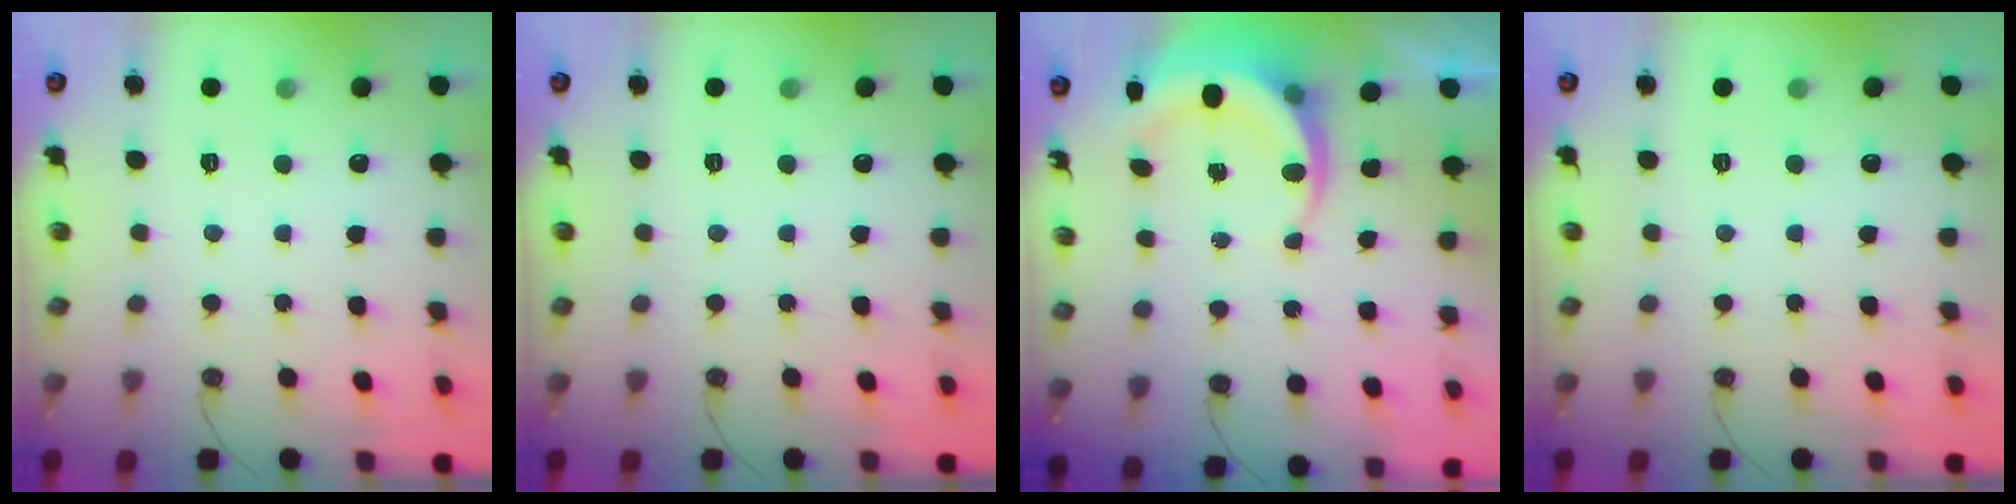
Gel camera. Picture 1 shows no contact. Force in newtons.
{"total": 0.0}
{"total": 7.2, "press": 7.0, "slide": 1.8}
{"total": 0.0}